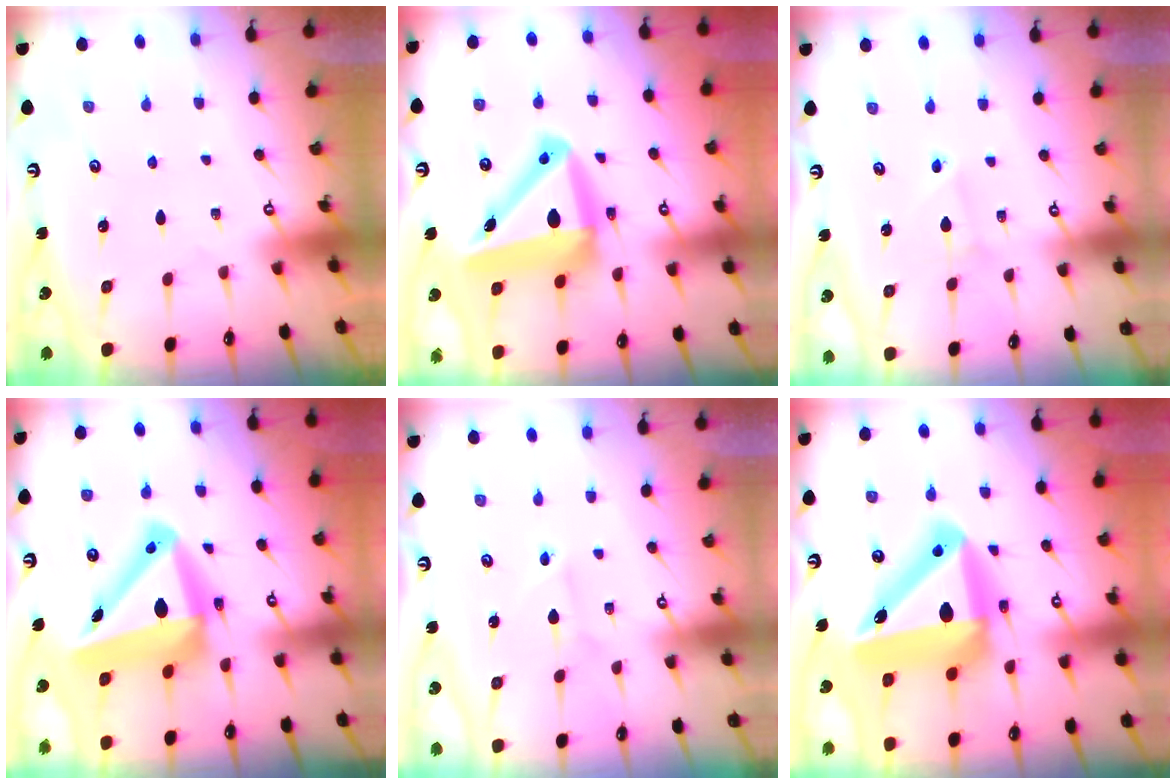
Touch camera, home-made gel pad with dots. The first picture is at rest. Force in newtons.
{"total": 14.6, "press": 14.1, "slide": 3.5}
{"total": 1.9, "press": 1.9, "slide": 0.3}
{"total": 15.2, "press": 14.9, "slide": 3.2}
{"total": 2.0, "press": 2.0, "slide": 0.3}
{"total": 18.3, "press": 17.8, "slide": 4.1}